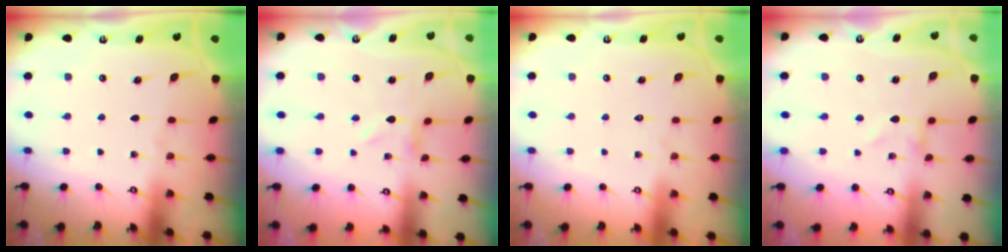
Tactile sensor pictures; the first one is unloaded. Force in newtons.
{"total": 0.0}
{"total": 1.7, "press": 1.7, "slide": 0.1}
{"total": 0.8, "press": 0.8, "slide": 0.1}